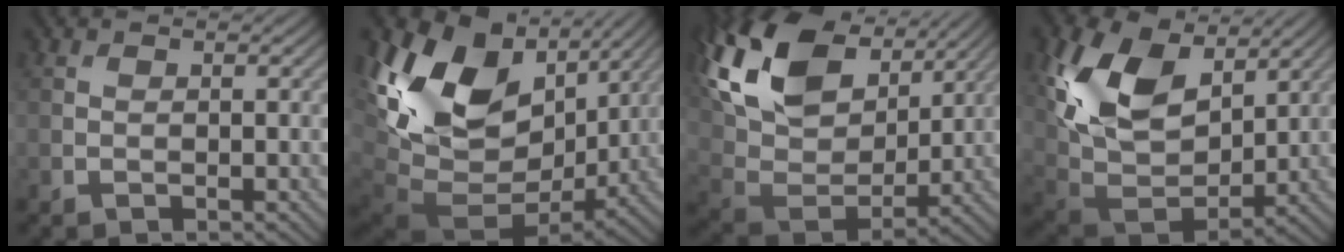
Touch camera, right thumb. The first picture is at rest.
{"total": 18.2, "force": [4.6, 12.8, 12.1], "torque": [-0.249, -0.021, 0.117]}
{"total": 17.2, "force": [9.1, 10.0, 10.6], "torque": [-0.268, 0.031, 0.170]}
{"total": 14.7, "force": [6.1, 9.2, 9.7], "torque": [-0.214, 0.007, 0.120]}